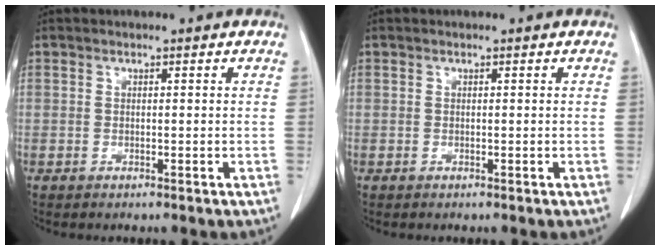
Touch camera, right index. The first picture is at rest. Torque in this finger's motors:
{"motor_torque": [0.00, 0.00, 0.00, 0.00]}